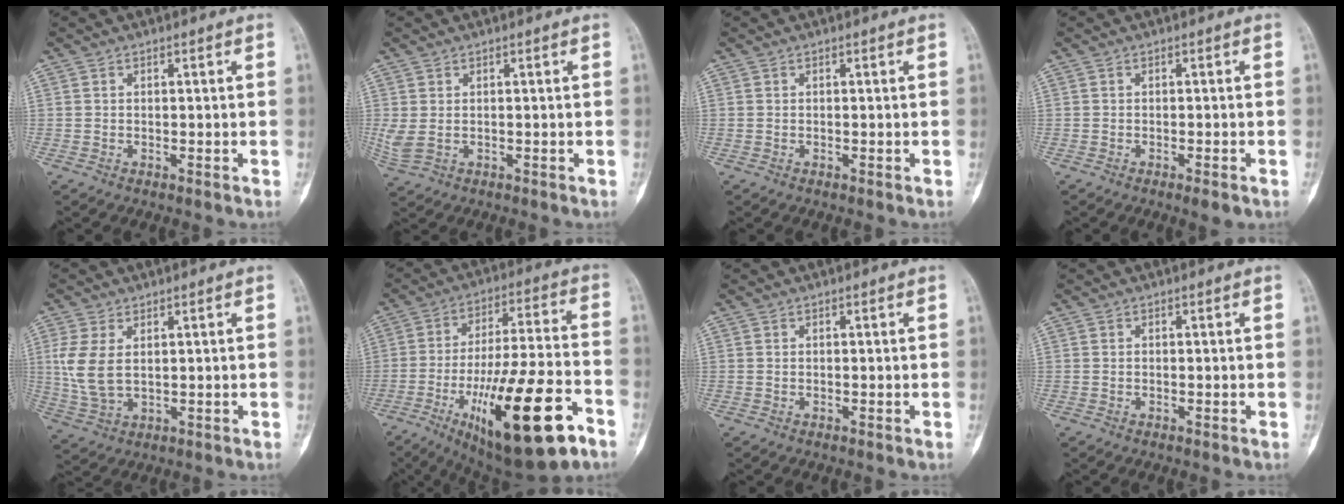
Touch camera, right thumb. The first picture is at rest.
{"total": 3.2, "force": [0.1, 1.9, 2.6], "torque": [-0.075, 0.003, 0.011]}
{"total": 0.0}
{"total": 2.1, "force": [-1.2, 0.4, 1.6], "torque": [-0.027, 0.000, -0.018]}
{"total": 7.5, "force": [1.4, 4.3, 6.0], "torque": [-0.141, -0.006, 0.041]}
{"total": 25.3, "force": [-11.2, 6.7, 21.7], "torque": [-0.360, 0.033, -0.168]}
{"total": 0.0}
{"total": 0.0}